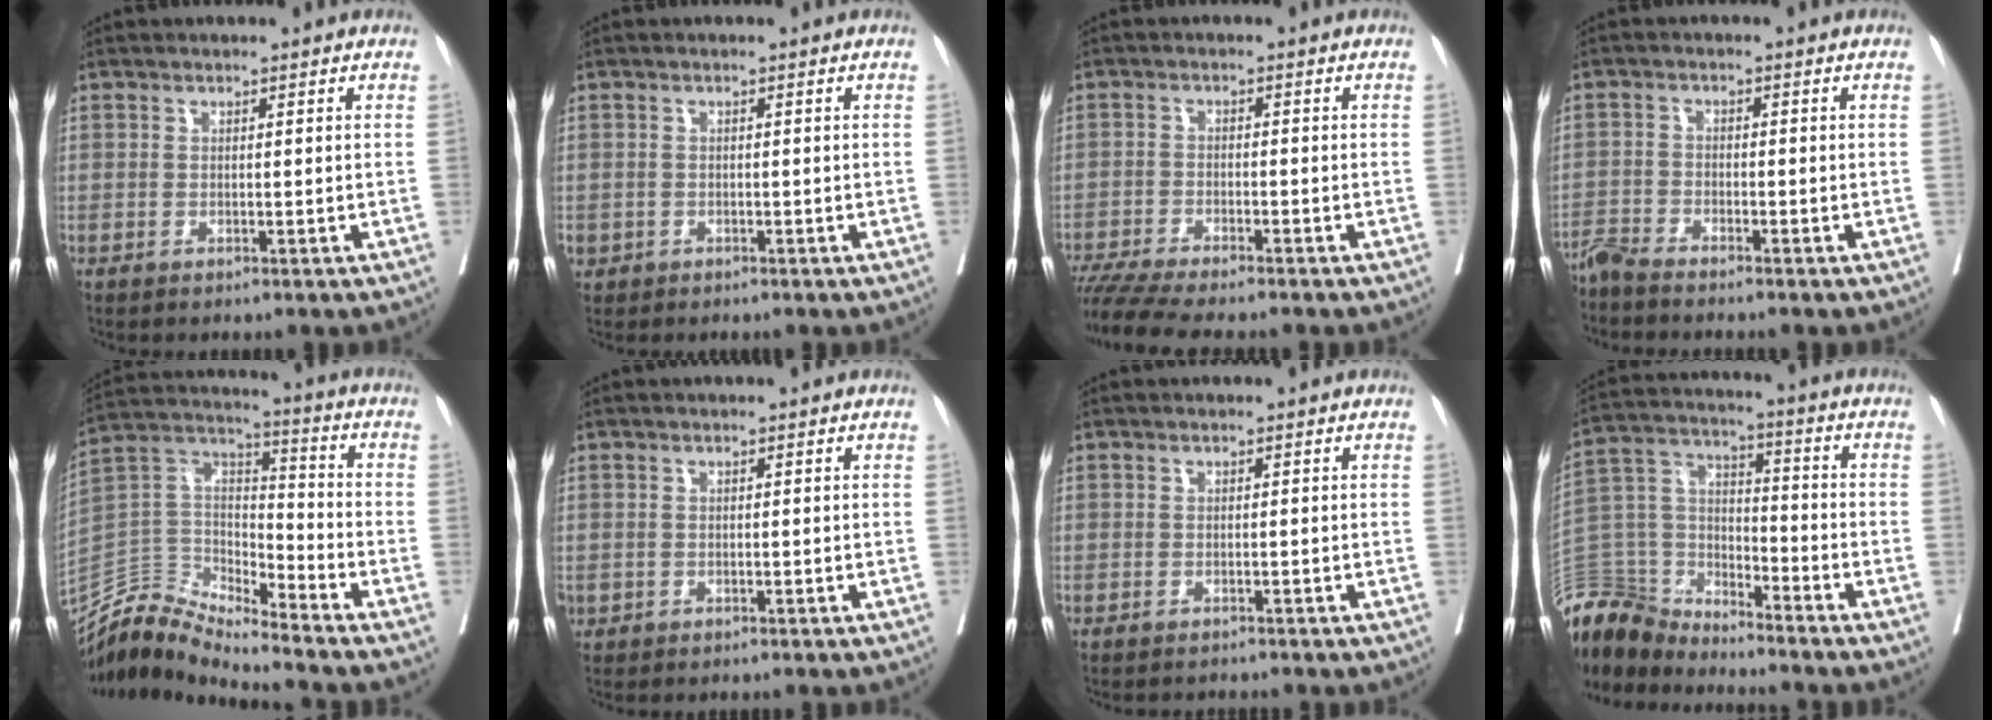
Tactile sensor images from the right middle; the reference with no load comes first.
{"total": 1.3, "force": [-0.5, 1.1, 0.3], "torque": [-0.008, 0.003, -0.005]}
{"total": 10.1, "force": [-8.9, 0.4, 4.8], "torque": [-0.072, -0.016, -0.143]}
{"total": 3.3, "force": [-3.2, -0.5, 0.6], "torque": [-0.010, -0.013, -0.065]}
{"total": 10.4, "force": [-10.4, 0.8, 0.3], "torque": [-0.004, 0.066, -0.203]}
{"total": 0.6, "force": [-0.2, 0.5, 0.1], "torque": [0.000, 0.003, -0.001]}
{"total": 1.1, "force": [-1.0, 0.2, -0.1], "torque": [-0.007, -0.004, -0.016]}
{"total": 14.7, "force": [-14.2, 3.0, 2.2], "torque": [-0.050, 0.028, -0.270]}